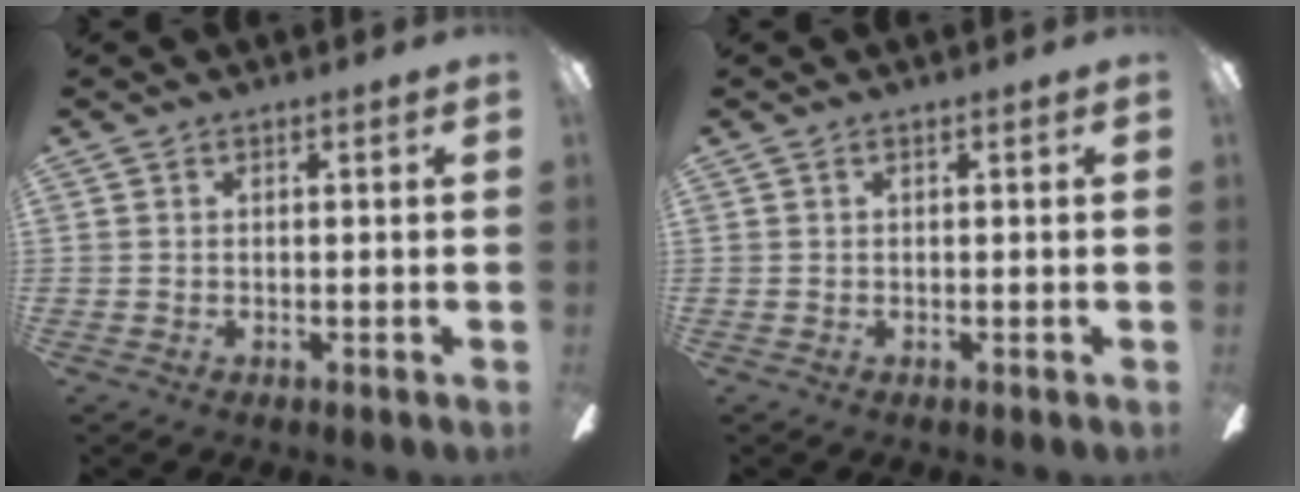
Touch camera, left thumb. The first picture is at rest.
{"total": 0.0}